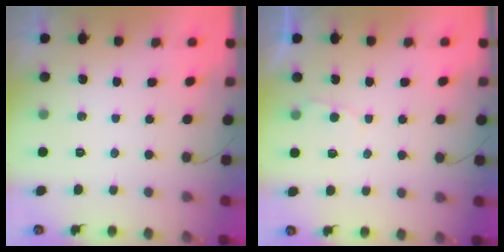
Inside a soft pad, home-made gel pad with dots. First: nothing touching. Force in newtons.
{"total": 2.3, "press": 2.3, "slide": 0.3}